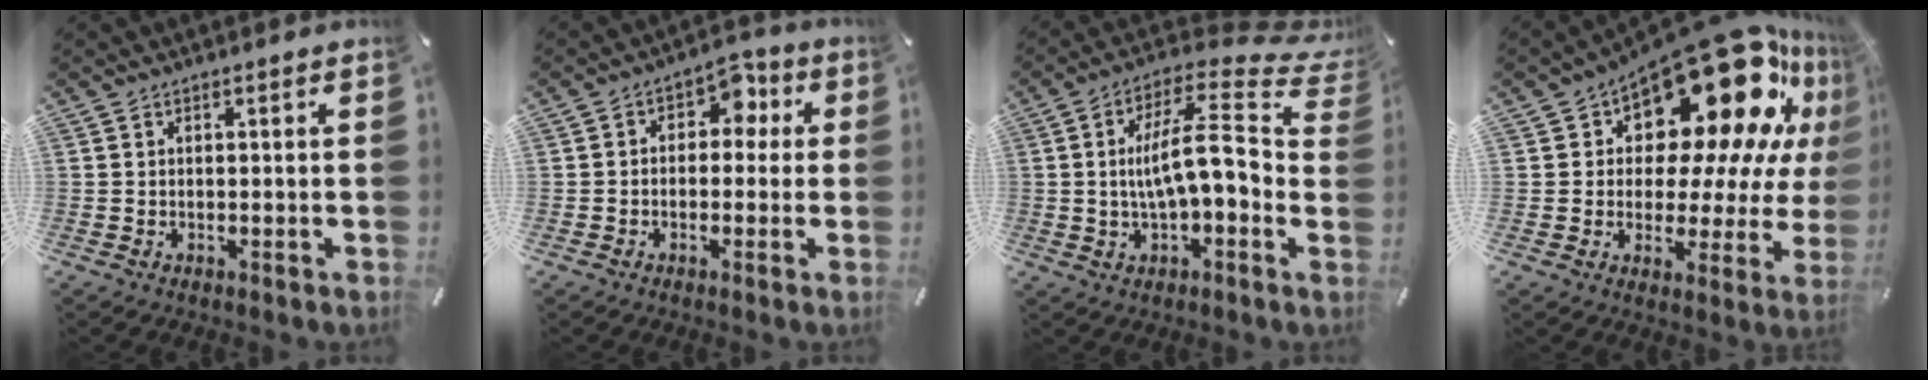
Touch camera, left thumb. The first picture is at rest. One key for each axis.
{"total": 5.4, "fx": 0.2, "fy": 4.4, "fz": 3.0, "tx": -0.040, "ty": 0.003, "tz": -0.005}
{"total": 13.7, "fx": 0.8, "fy": 5.2, "fz": 12.6, "tx": -0.210, "ty": -0.016, "tz": 0.008}
{"total": 25.2, "fx": 14.1, "fy": 12.2, "fz": 17.0, "tx": -0.238, "ty": -0.105, "tz": 0.237}